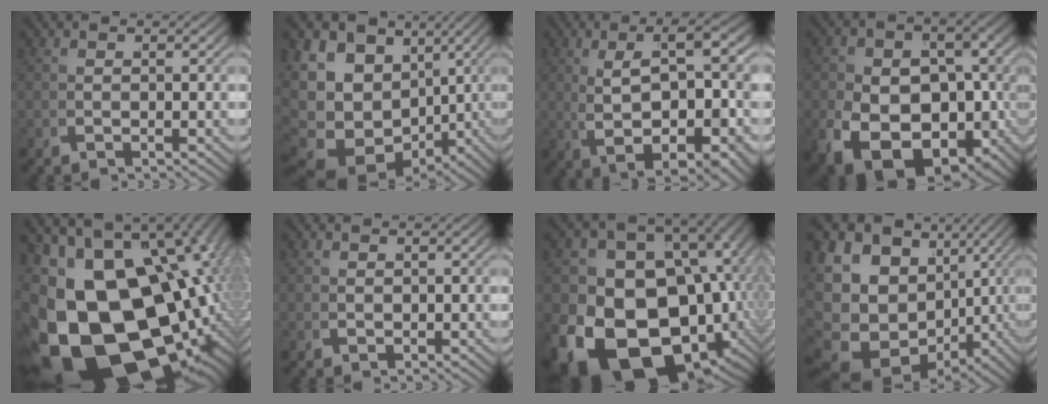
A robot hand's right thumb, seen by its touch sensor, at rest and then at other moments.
{"total": 15.4, "force": [-1.7, 11.8, 9.8], "torque": [-0.212, -0.062, -0.002]}
{"total": 12.4, "force": [-0.2, 6.3, 10.7], "torque": [-0.205, -0.025, 0.027]}
{"total": 21.2, "force": [-6.4, 14.5, 14.0], "torque": [-0.265, -0.106, -0.056]}
{"total": 27.7, "force": [-6.7, 18.6, 19.3], "torque": [-0.359, -0.105, -0.064]}
{"total": 0.6, "force": [0.4, 0.5, 0.2], "torque": [0.003, -0.001, 0.013]}
{"total": 28.5, "force": [-4.6, 20.0, 19.8], "torque": [-0.358, -0.098, -0.045]}
{"total": 17.1, "force": [-1.8, 13.1, 10.7], "torque": [-0.229, -0.061, -0.004]}